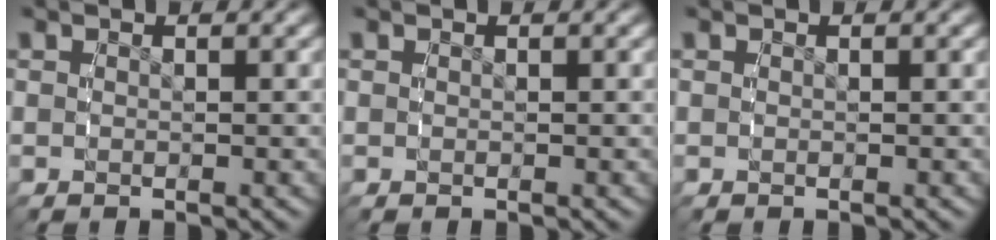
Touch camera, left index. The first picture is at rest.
{"total": 0.0}
{"total": 0.0}